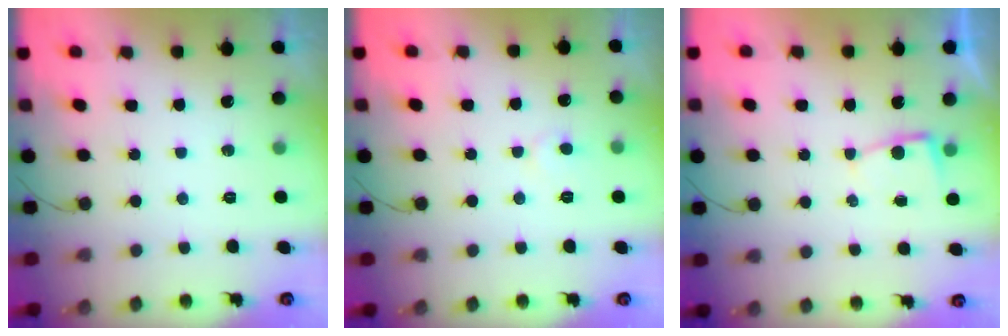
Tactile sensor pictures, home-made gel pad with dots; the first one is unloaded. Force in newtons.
{"total": 3.9, "press": 3.9, "slide": 0.4}
{"total": 2.4, "press": 2.4, "slide": 0.3}